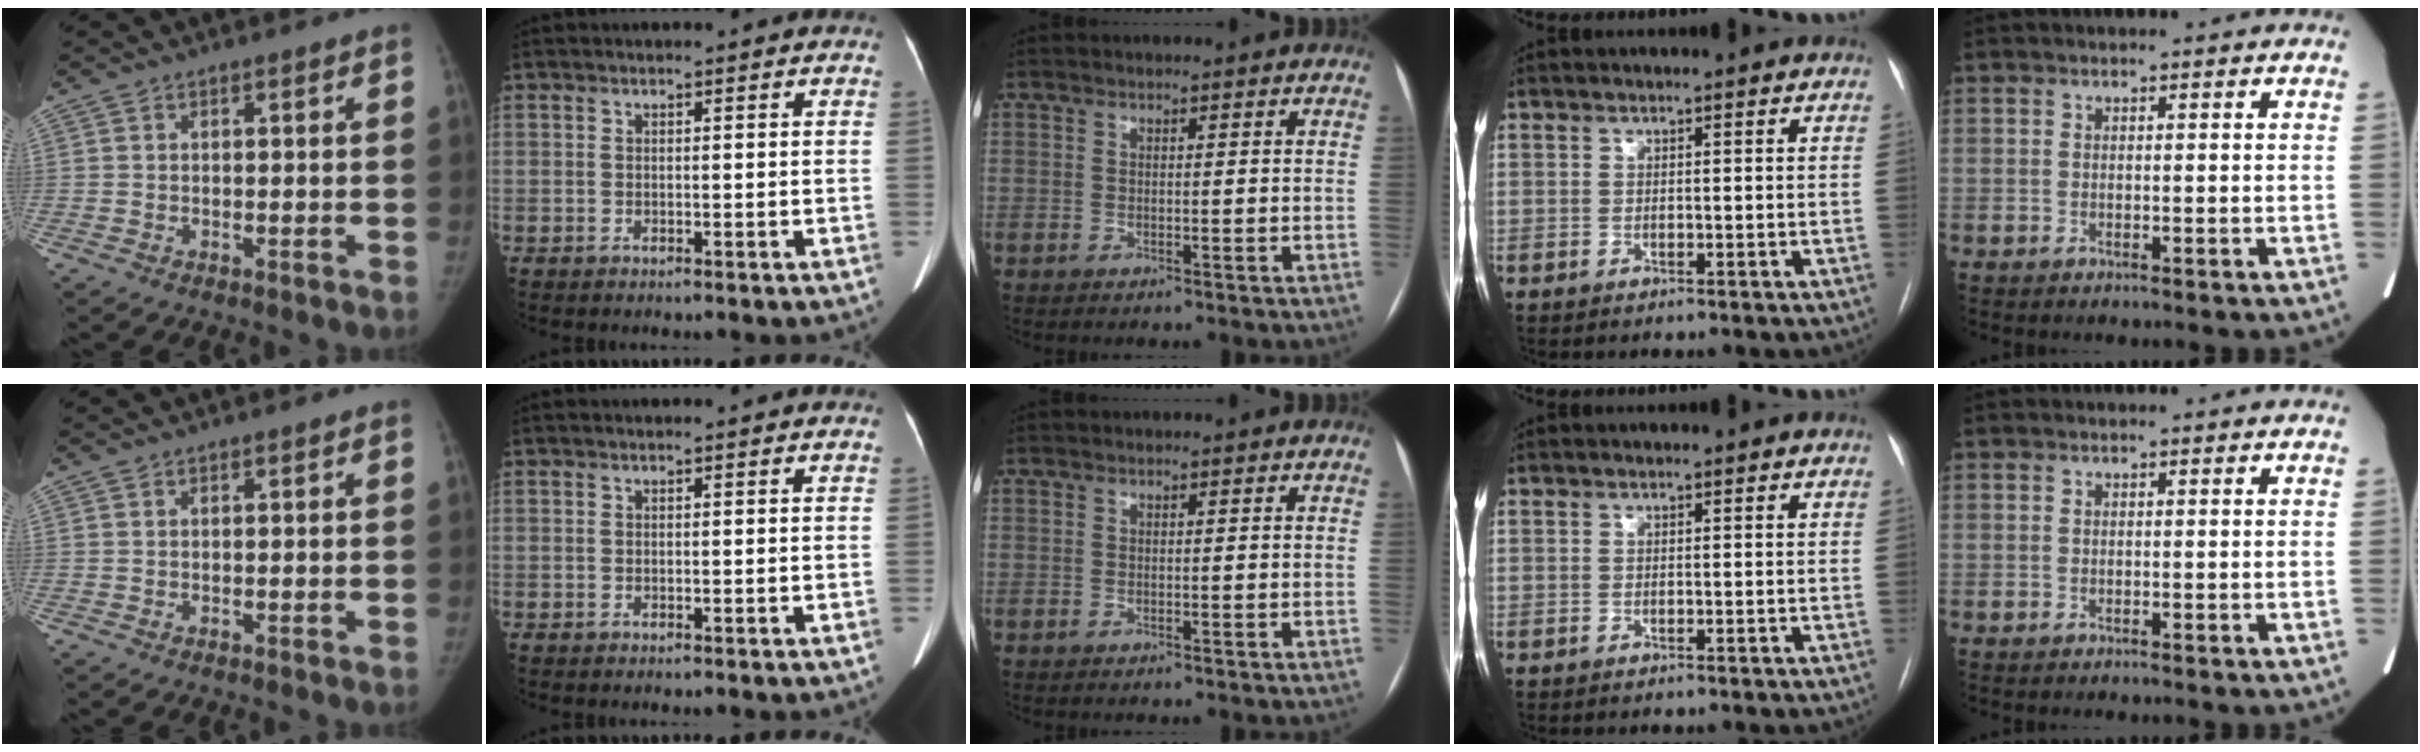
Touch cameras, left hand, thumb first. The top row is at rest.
{}